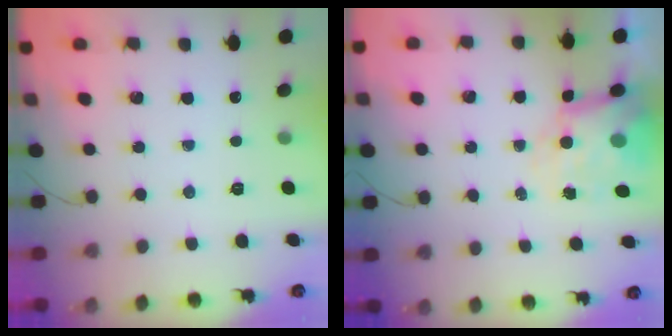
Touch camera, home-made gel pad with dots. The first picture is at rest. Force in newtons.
{"total": 7.5, "press": 7.3, "slide": 1.3}